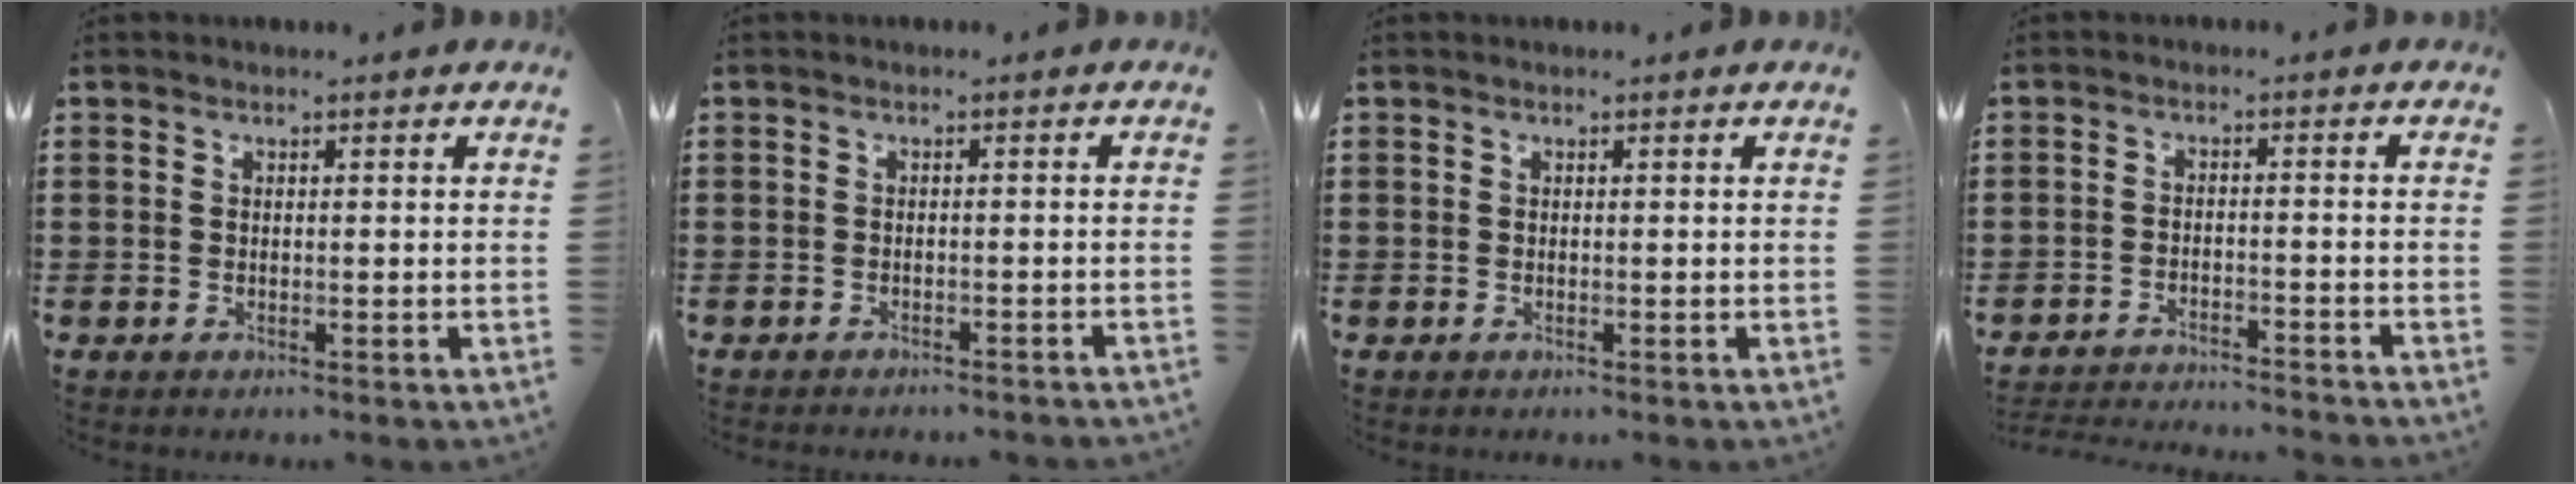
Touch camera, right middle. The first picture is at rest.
{"total": 1.1, "force": [-1.1, 0.0, 0.1], "torque": [-0.005, 0.001, -0.022]}
{"total": 0.0}
{"total": 3.1, "force": [-3.1, -0.1, 0.3], "torque": [-0.008, 0.000, -0.067]}